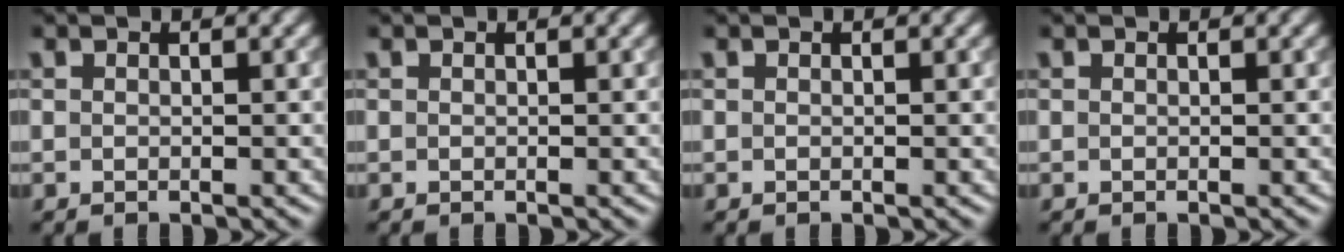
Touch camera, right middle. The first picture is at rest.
{"total": 0.0}
{"total": 0.0}
{"total": 0.0}